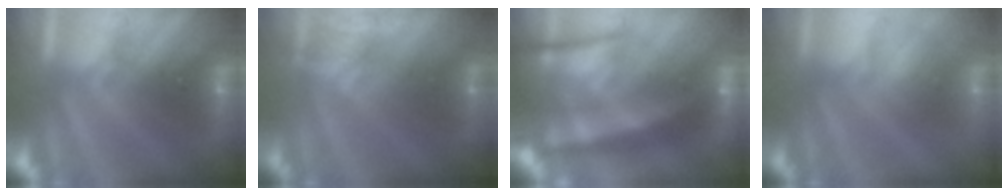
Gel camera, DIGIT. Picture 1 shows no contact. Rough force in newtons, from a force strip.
{"total": 4.6}
{"total": 5.6}
{"total": 3.0}